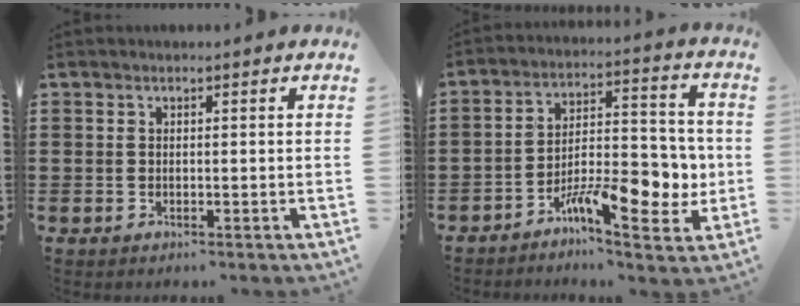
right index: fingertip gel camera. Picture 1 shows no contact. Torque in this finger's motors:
{"motor_torque": [1.16, -0.98, 0.59, 0.11]}